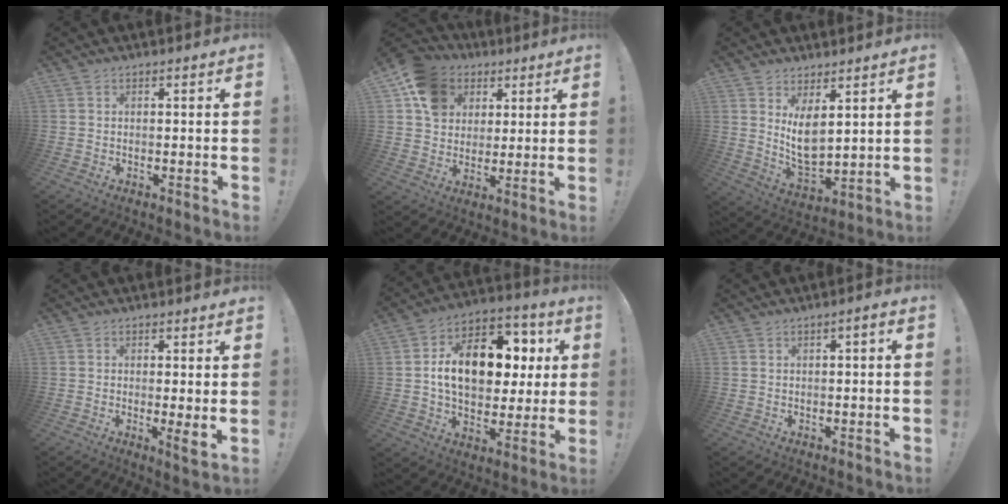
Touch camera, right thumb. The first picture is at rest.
{"total": 13.0, "force": [5.4, 10.4, 5.5], "torque": [-0.075, -0.021, 0.109]}
{"total": 9.1, "force": [4.5, 4.6, 6.4], "torque": [-0.113, -0.042, 0.087]}
{"total": 4.1, "force": [0.1, 0.0, 4.1], "torque": [-0.043, -0.020, 0.001]}
{"total": 18.8, "force": [2.9, 12.1, 14.1], "torque": [-0.209, -0.001, 0.054]}
{"total": 1.7, "force": [-0.9, 0.2, 1.4], "torque": [-0.023, 0.004, -0.016]}